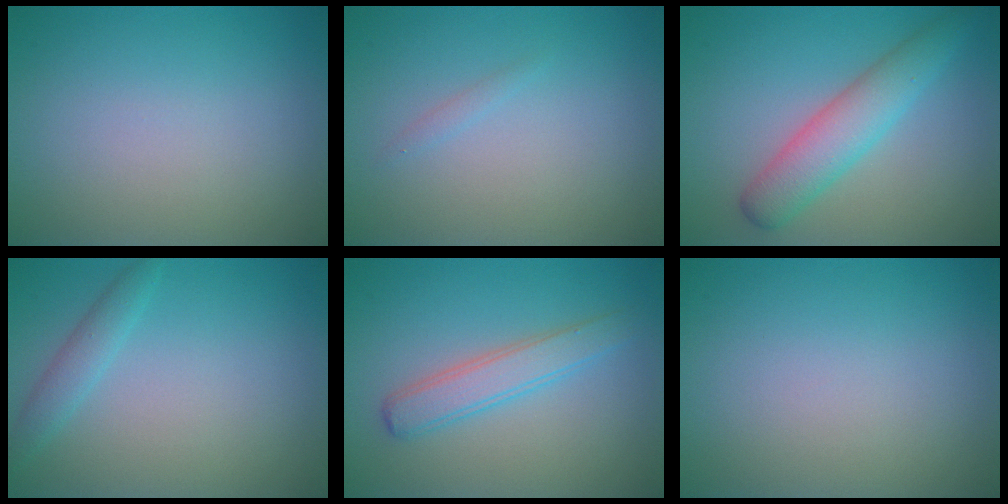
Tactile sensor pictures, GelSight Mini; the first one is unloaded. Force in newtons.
{"total": 1.1, "press": 1.1, "slide": 0.2}
{"total": 4.3, "press": 4.3, "slide": 0.2}
{"total": 1.8, "press": 1.8, "slide": 0.2}
{"total": 2.9, "press": 2.9, "slide": 0.0}
{"total": 0.0}